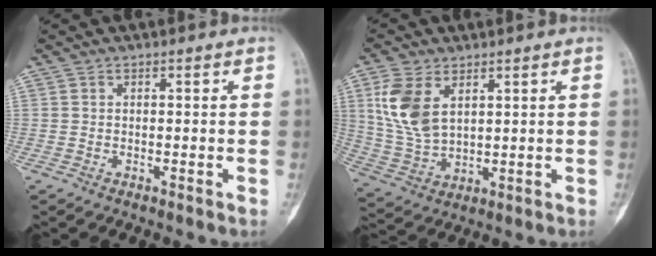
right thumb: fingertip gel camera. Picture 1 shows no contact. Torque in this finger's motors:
{"motor_torque": [-0.41, 1.80, 1.02, 0.49, 0.04]}